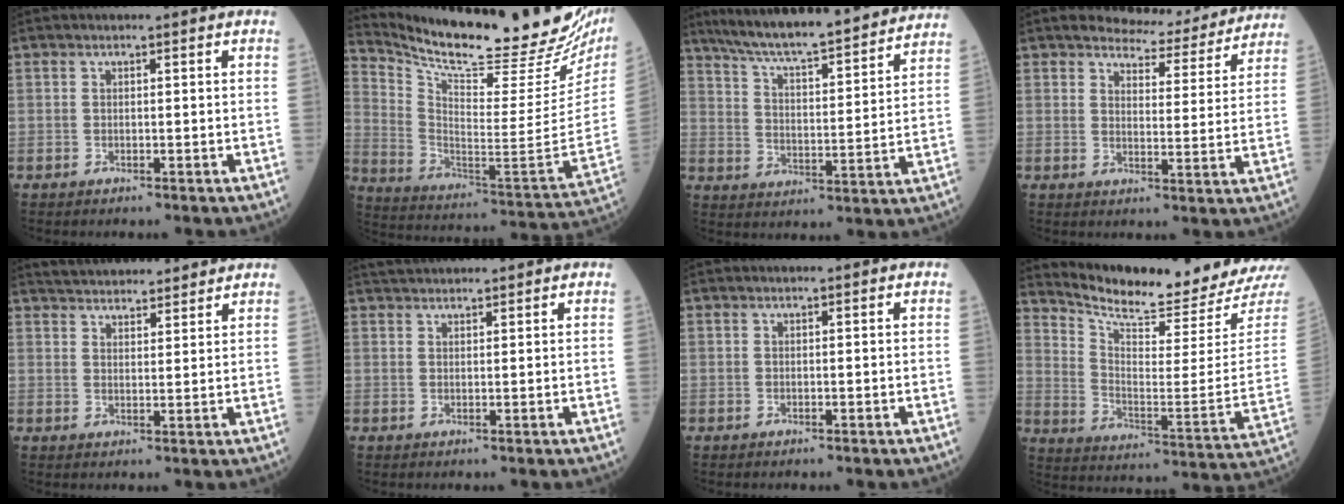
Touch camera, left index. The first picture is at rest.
{"total": 27.6, "force": [24.4, 3.8, 12.3], "torque": [-0.217, -0.093, 0.342]}
{"total": 22.5, "force": [20.2, 1.6, 9.9], "torque": [-0.162, 0.000, 0.286]}
{"total": 10.0, "force": [9.6, 2.3, 1.4], "torque": [-0.012, -0.015, 0.113]}
{"total": 11.3, "force": [10.6, 2.3, 3.1], "torque": [-0.044, 0.024, 0.151]}
{"total": 4.0, "force": [3.8, 0.4, 1.1], "torque": [-0.018, 0.036, 0.067]}
{"total": 0.0}
{"total": 17.8, "force": [17.3, -1.2, 3.7], "torque": [-0.087, -0.114, 0.247]}